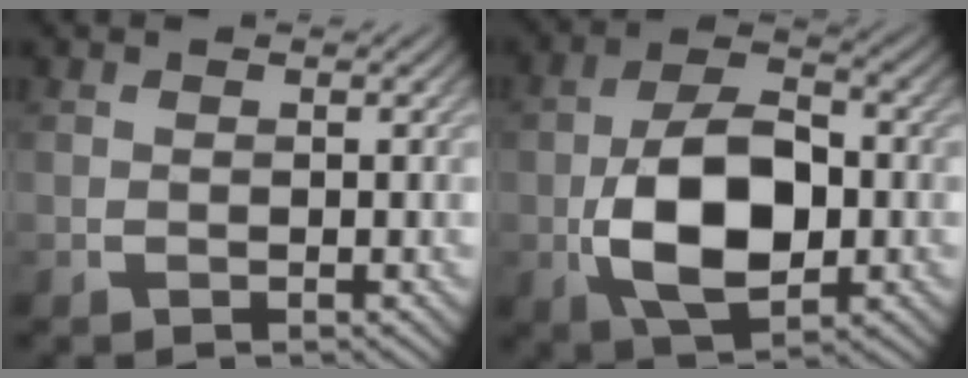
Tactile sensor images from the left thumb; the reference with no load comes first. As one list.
[{"total": 11.2, "force": [-2.0, 6.4, 8.9], "torque": [-0.184, -0.004, -0.036]}]